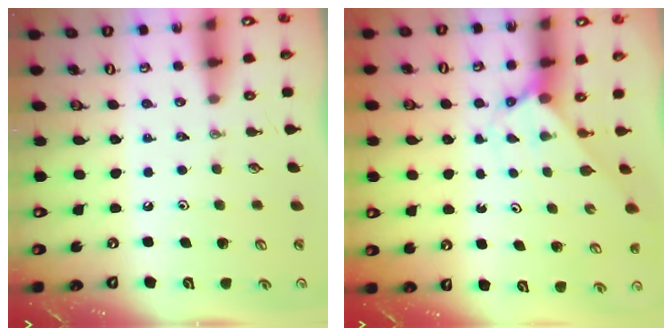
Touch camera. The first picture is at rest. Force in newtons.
{"total": 2.6, "press": 2.6, "slide": 0.2}